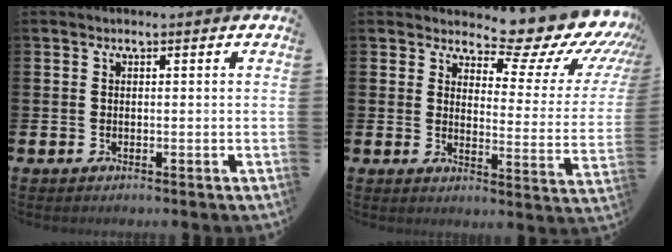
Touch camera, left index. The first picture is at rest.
{"total": 8.0, "force": [6.8, 2.8, 2.9], "torque": [-0.039, -0.073, 0.105]}